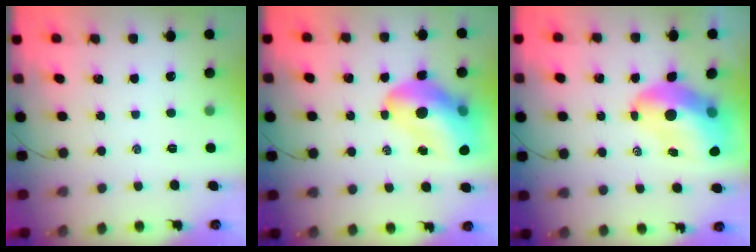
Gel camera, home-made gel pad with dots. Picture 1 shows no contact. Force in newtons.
{"total": 17.1, "press": 16.4, "slide": 4.8}
{"total": 11.0, "press": 10.5, "slide": 3.3}